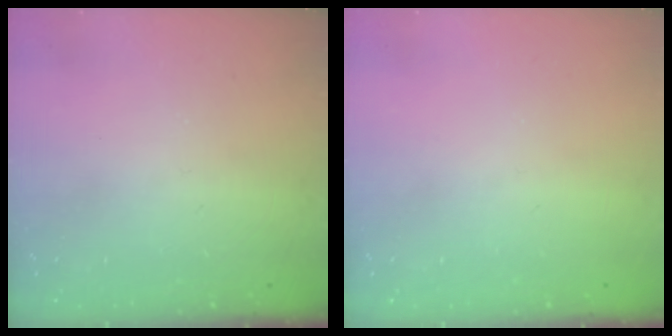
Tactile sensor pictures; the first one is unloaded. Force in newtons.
{"total": 0.0}